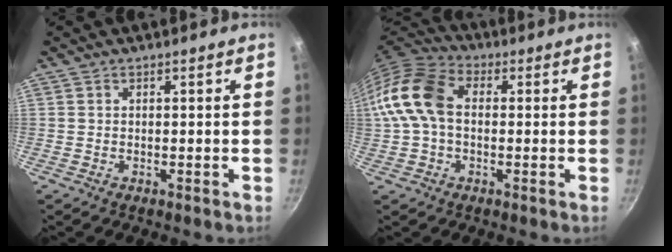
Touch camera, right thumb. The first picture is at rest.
{"total": 12.8, "force": [0.7, 8.6, 9.4], "torque": [-0.171, 0.031, -0.006]}